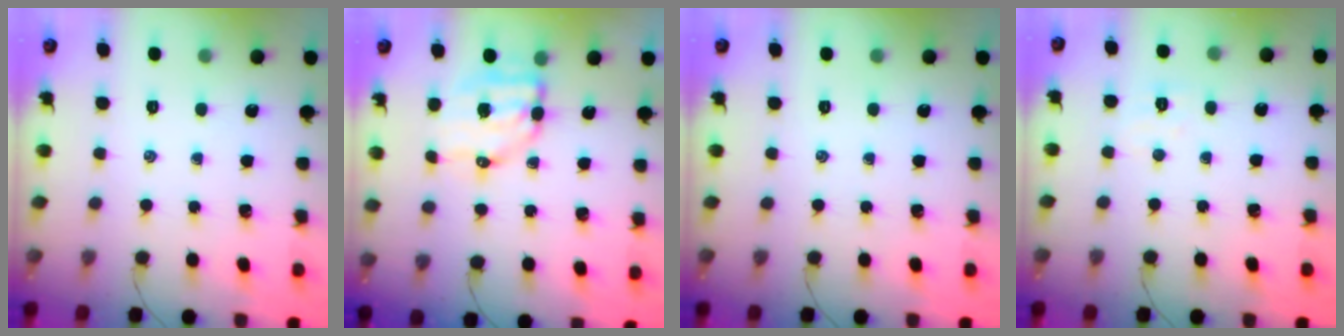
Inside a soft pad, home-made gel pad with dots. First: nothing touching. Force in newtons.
{"total": 7.7, "press": 7.6, "slide": 1.3}
{"total": 0.0}
{"total": 3.3, "press": 3.2, "slide": 0.9}